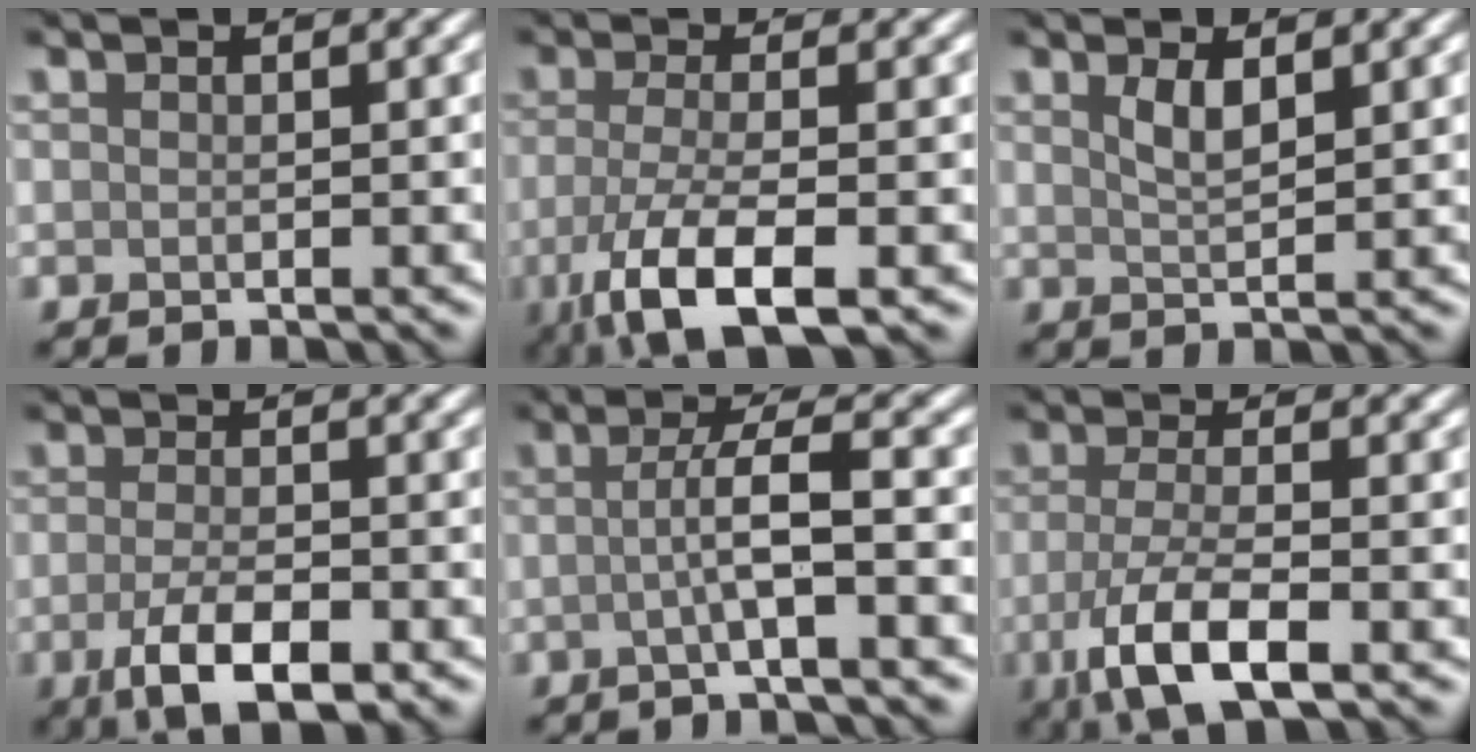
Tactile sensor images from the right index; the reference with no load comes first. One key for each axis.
{"total": 6.8, "fx": -2.5, "fy": 2.2, "fz": 5.9, "tx": -0.120, "ty": -0.012, "tz": -0.050}
{"total": 1.8, "fx": 1.0, "fy": 0.5, "fz": 1.4, "tx": -0.030, "ty": -0.003, "tz": 0.021}
{"total": 5.1, "fx": -2.3, "fy": 1.8, "fz": 4.1, "tx": -0.081, "ty": -0.007, "tz": -0.040}
{"total": 3.8, "fx": -0.6, "fy": 0.4, "fz": 3.7, "tx": -0.064, "ty": 0.004, "tz": -0.015}
{"total": 6.2, "fx": -2.1, "fy": 2.2, "fz": 5.4, "tx": -0.111, "ty": -0.011, "tz": -0.041}